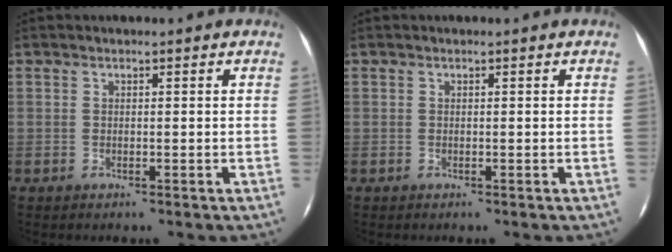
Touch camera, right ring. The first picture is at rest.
{"total": 0.0}